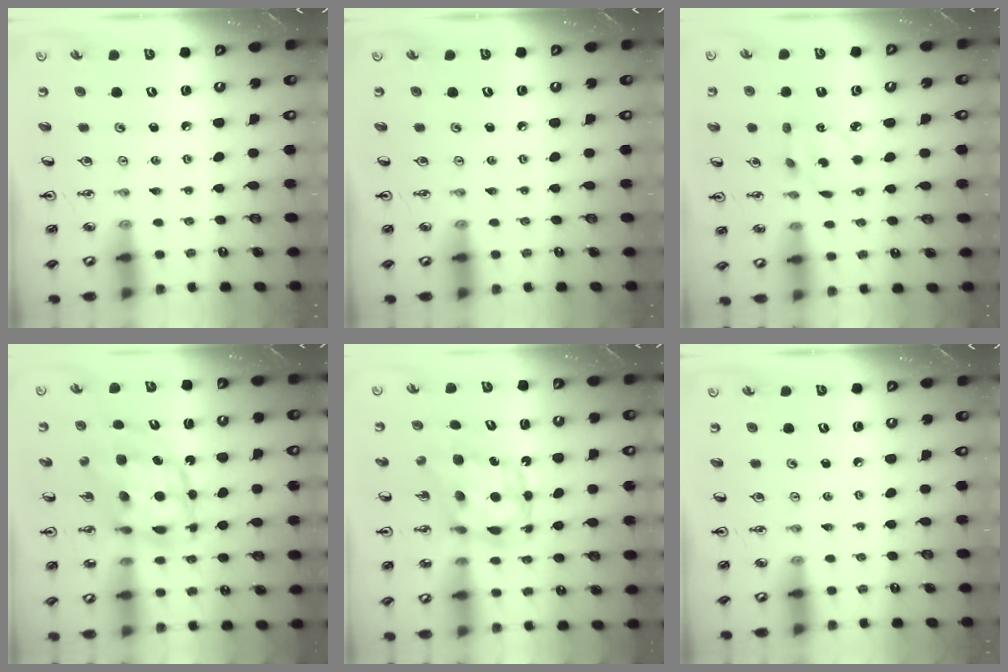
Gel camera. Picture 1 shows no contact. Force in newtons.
{"total": 0.0}
{"total": 6.1, "press": 6.1, "slide": 0.2}
{"total": 10.3, "press": 10.3, "slide": 0.9}
{"total": 9.0, "press": 9.0, "slide": 0.4}
{"total": 0.0}